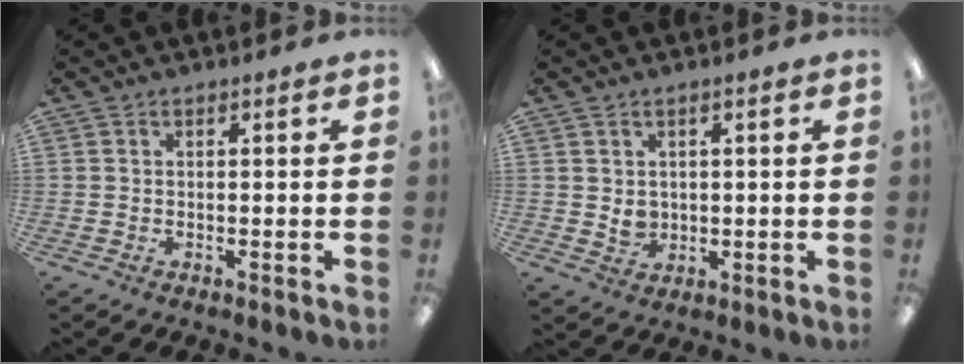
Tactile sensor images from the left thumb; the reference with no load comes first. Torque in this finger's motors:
{"motor_torque": [-0.01, 0.01, 0.05, -0.07, -0.02]}